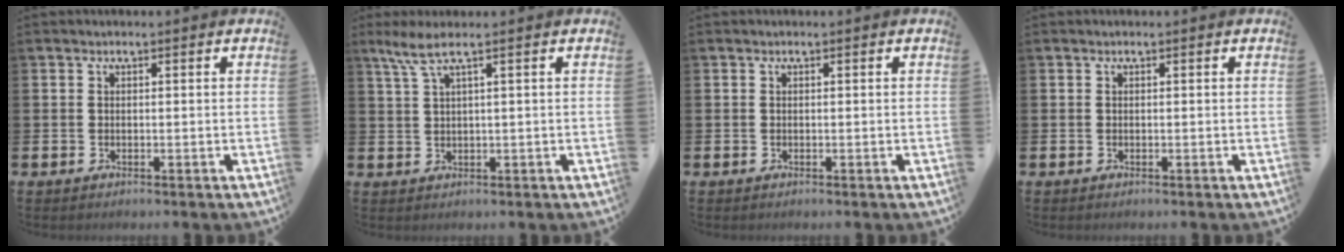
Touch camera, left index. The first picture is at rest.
{"total": 3.4, "force": [1.8, 0.0, 2.9], "torque": [-0.063, 0.004, 0.031]}
{"total": 0.0}
{"total": 0.0}